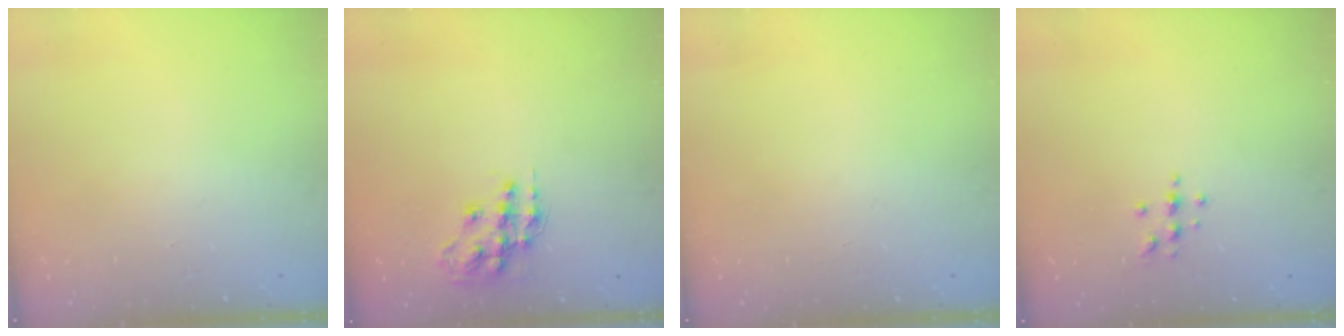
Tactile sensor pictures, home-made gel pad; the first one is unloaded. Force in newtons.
{"total": 13.3, "press": 13.3, "slide": 0.8}
{"total": 0.0}
{"total": 4.7, "press": 4.7, "slide": 0.6}